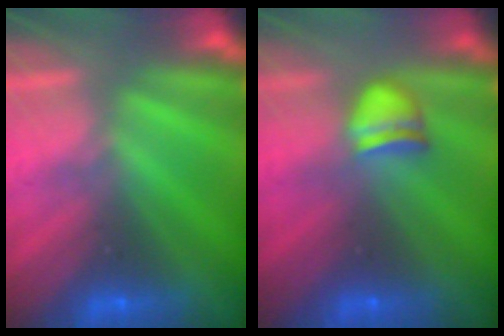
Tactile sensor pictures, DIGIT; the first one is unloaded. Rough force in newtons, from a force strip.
{"total": 2.3}